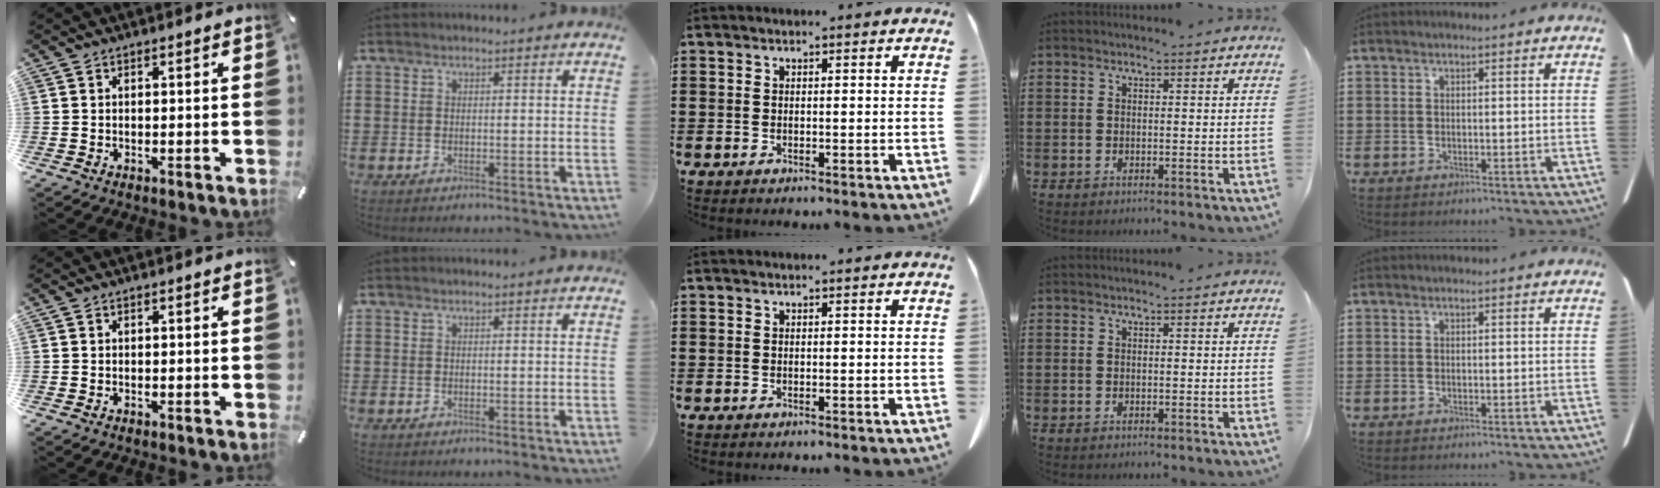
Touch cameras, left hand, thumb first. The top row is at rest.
{}